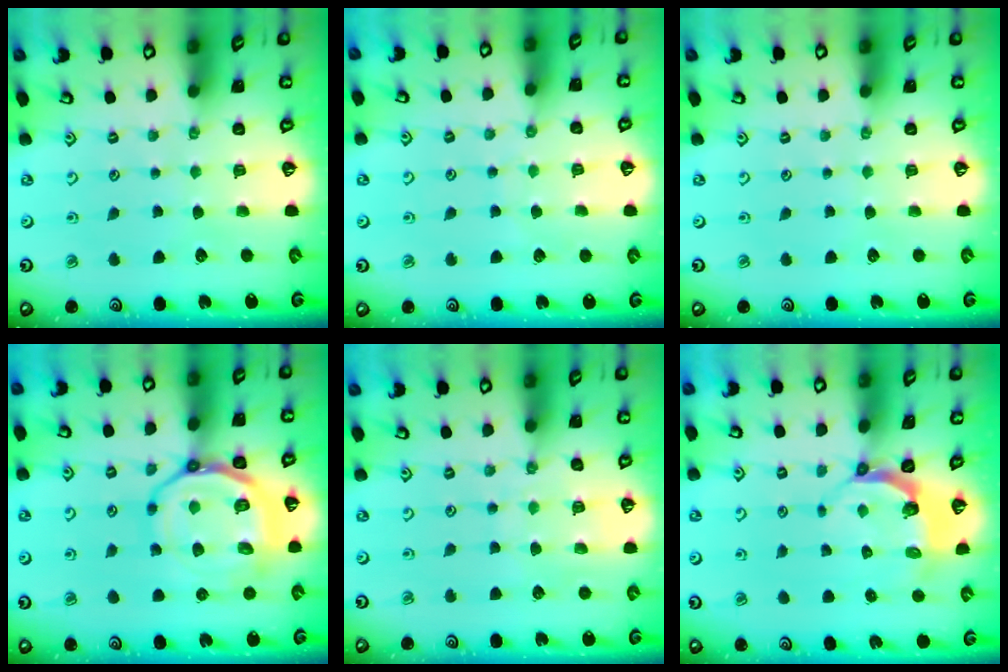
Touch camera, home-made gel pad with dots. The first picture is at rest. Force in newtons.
{"total": 3.9, "press": 3.9, "slide": 0.4}
{"total": 0.0}
{"total": 15.0, "press": 14.9, "slide": 1.8}
{"total": 6.5, "press": 6.5, "slide": 0.7}
{"total": 4.7, "press": 3.7, "slide": 2.8}